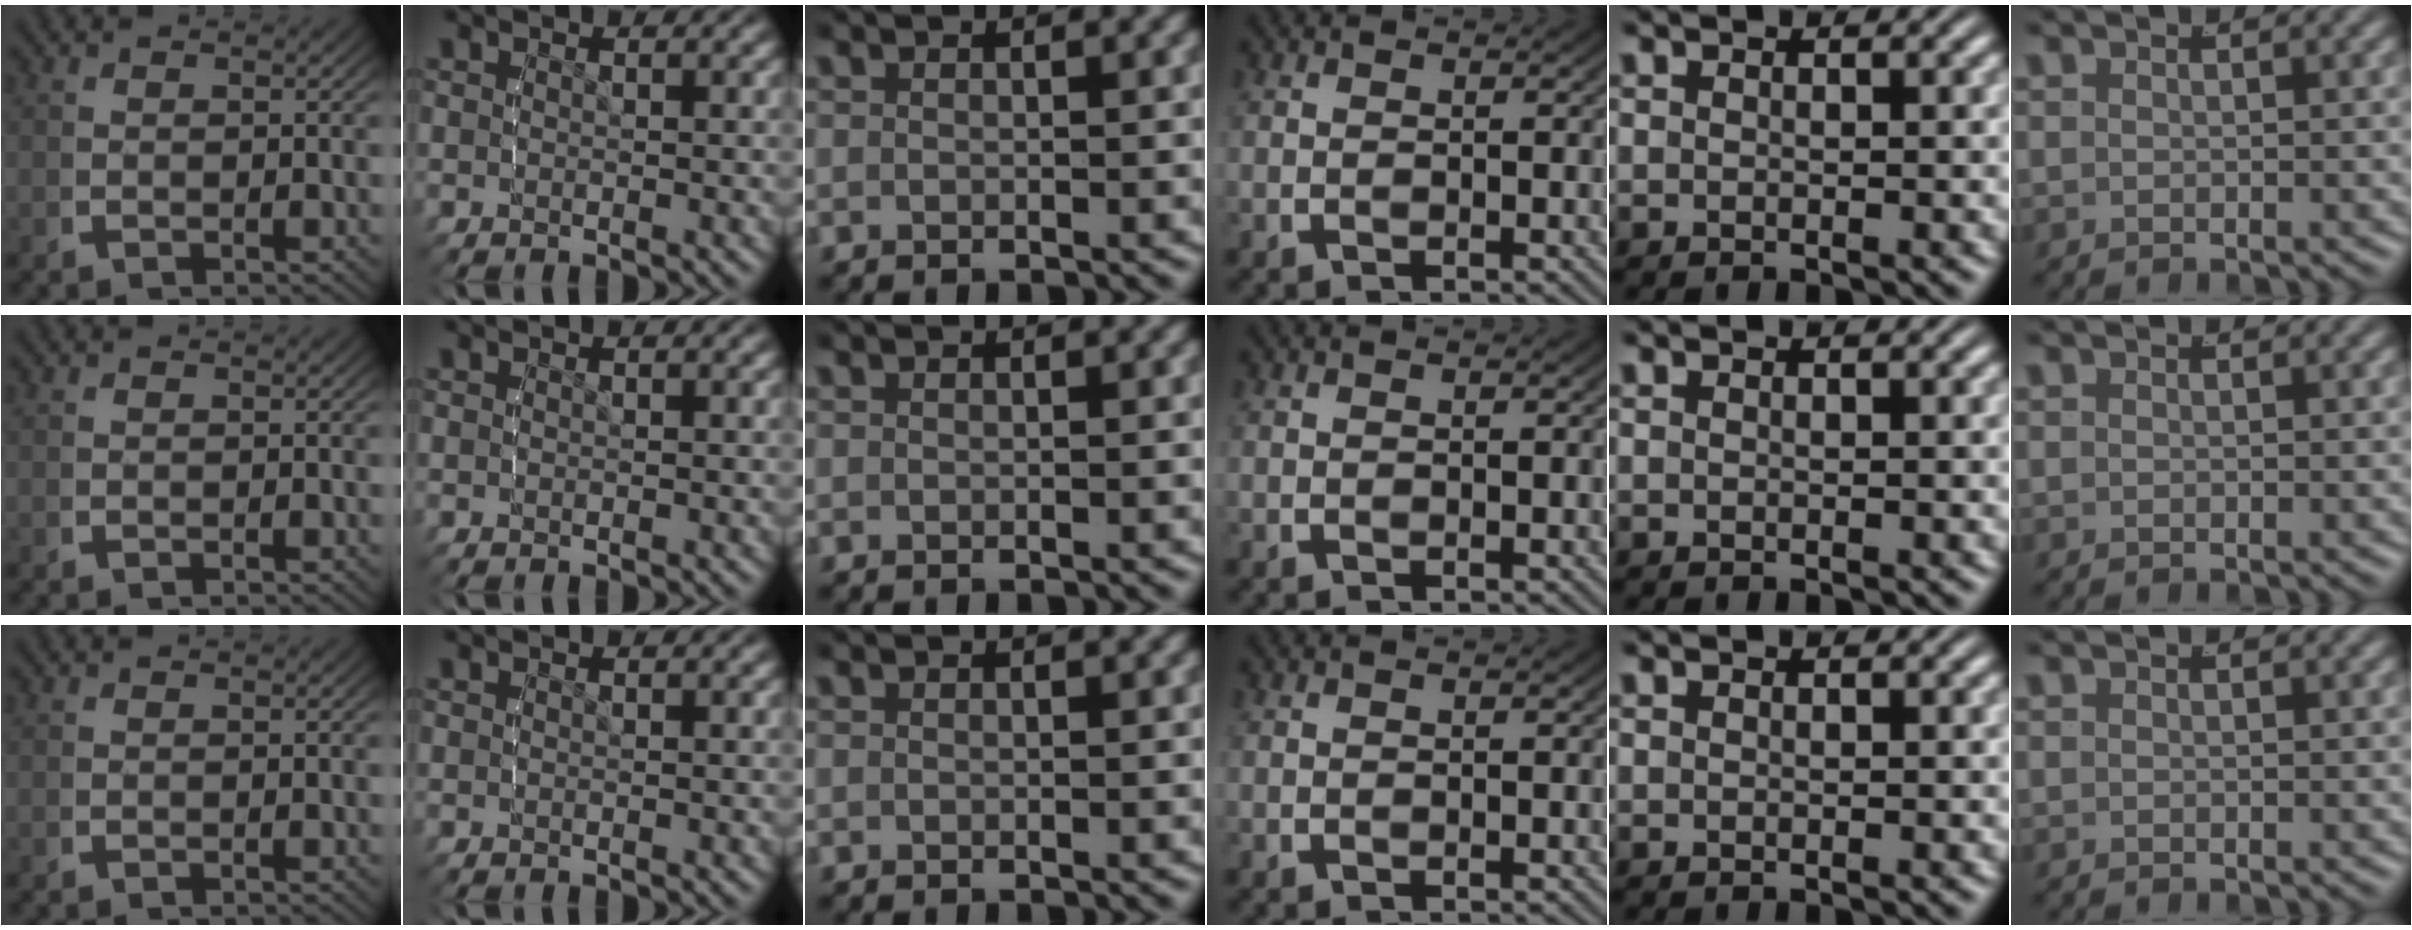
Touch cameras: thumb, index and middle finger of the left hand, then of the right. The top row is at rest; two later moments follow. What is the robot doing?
{"motion": "lift_and_place", "object": "bottle"}